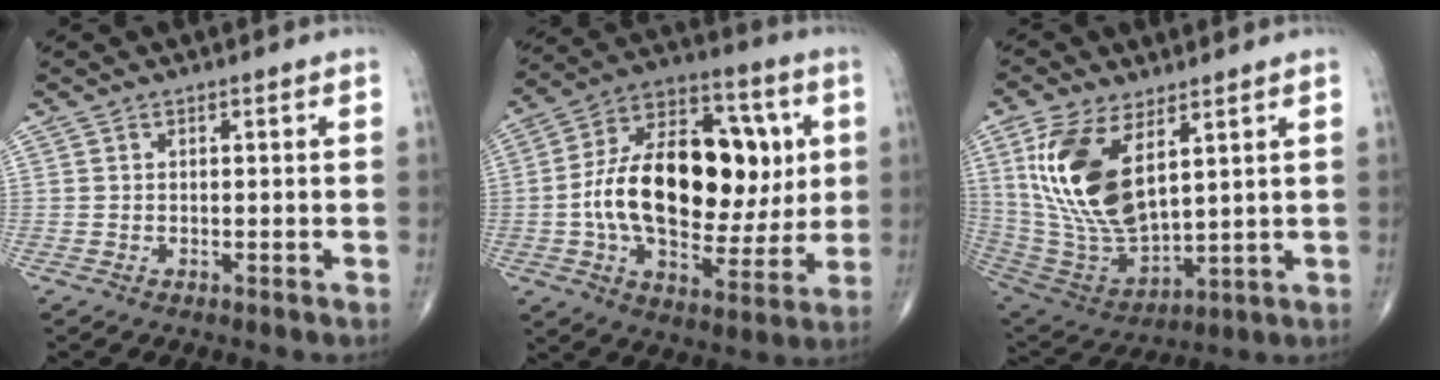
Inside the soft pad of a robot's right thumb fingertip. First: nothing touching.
{"total": 26.7, "force": [1.8, 15.5, 21.6], "torque": [-0.333, 0.016, 0.029]}
{"total": 18.3, "force": [6.6, 8.9, 14.7], "torque": [-0.284, -0.028, 0.141]}